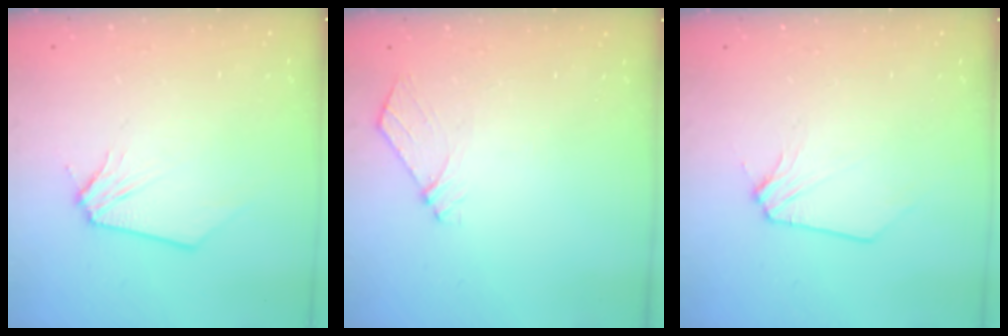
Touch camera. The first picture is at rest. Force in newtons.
{"total": 5.2, "press": 5.1, "slide": 0.7}
{"total": 0.6, "press": 0.6, "slide": 0.1}